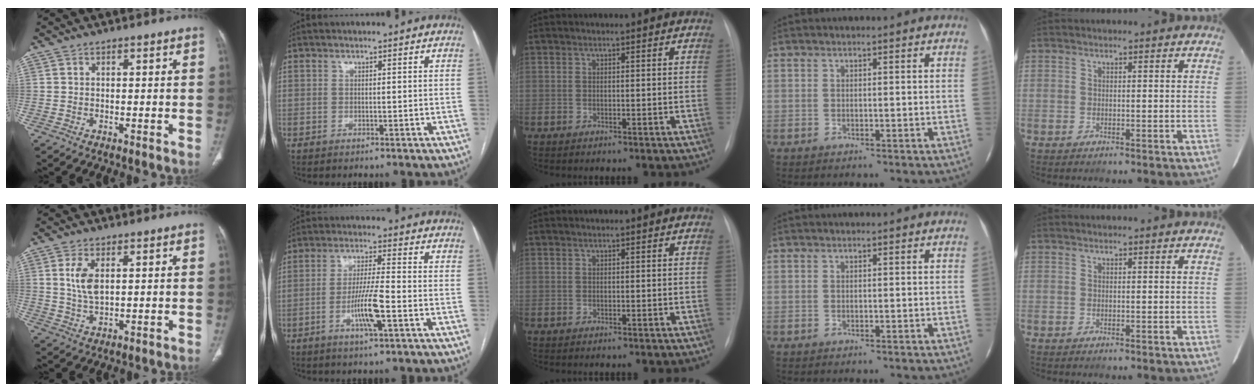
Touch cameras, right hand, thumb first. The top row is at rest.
{"thumb": {"total": 5.4, "force": [1.4, 2.6, 4.5], "torque": [-0.093, -0.007, 0.032]}, "index": {"total": 7.2, "force": [-2.5, 0.1, 6.7], "torque": [-0.129, -0.007, -0.048]}}